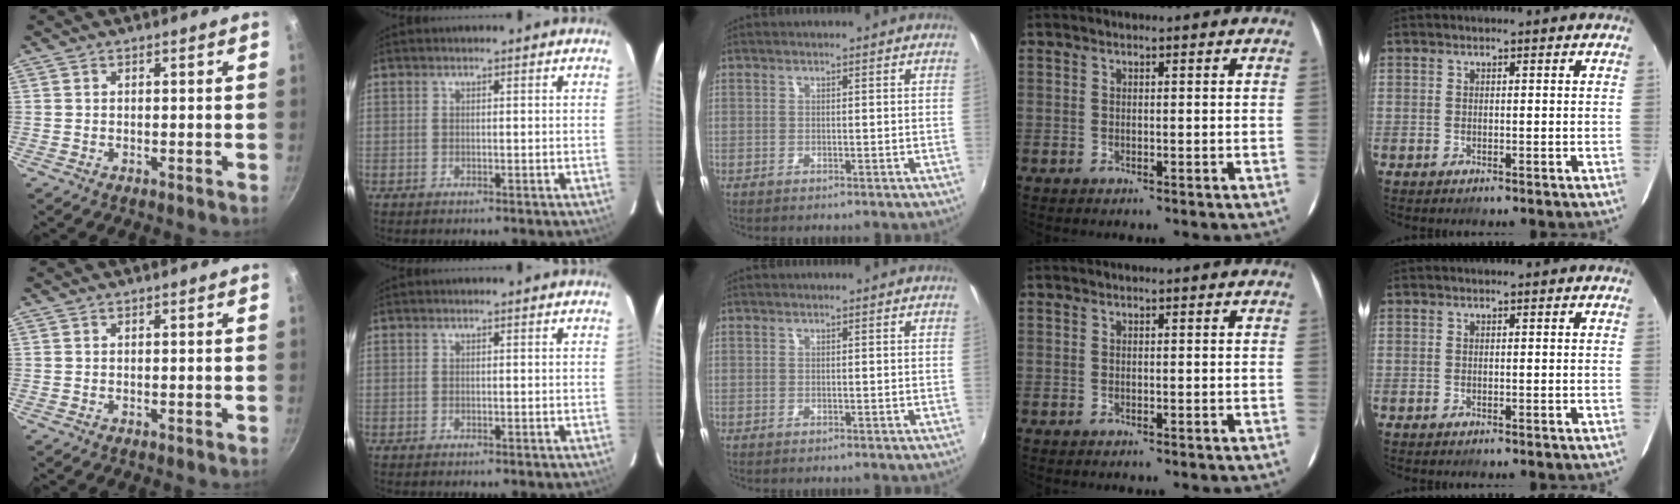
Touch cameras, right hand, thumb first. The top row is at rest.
{}